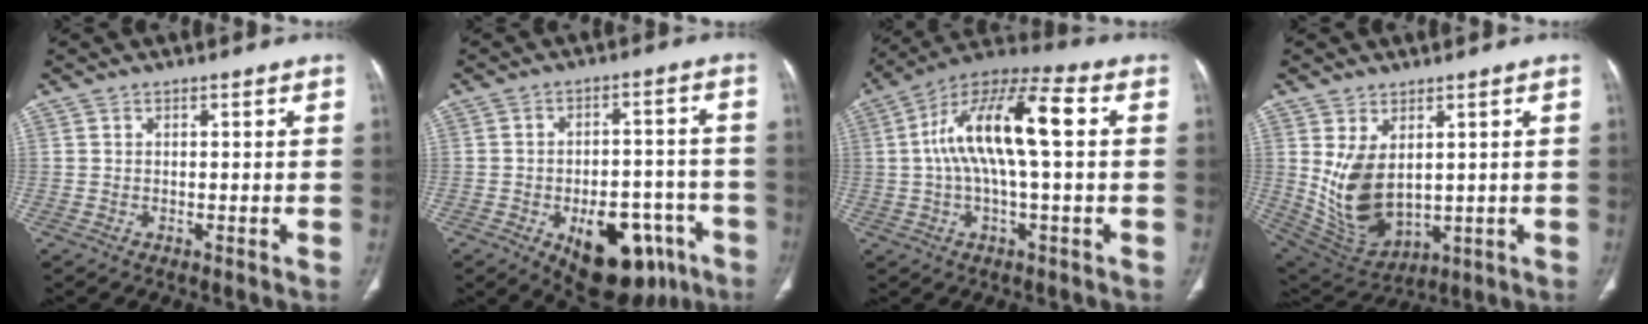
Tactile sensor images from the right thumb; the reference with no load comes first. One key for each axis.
{"total": 17.8, "fx": -8.2, "fy": 9.7, "fz": 12.4, "tx": -0.126, "ty": 0.039, "tz": -0.099}
{"total": 15.9, "fx": 1.8, "fy": 5.2, "fz": 14.9, "tx": -0.289, "ty": 0.040, "tz": 0.025}
{"total": 12.2, "fx": 1.8, "fy": 7.5, "fz": 9.4, "tx": -0.165, "ty": -0.017, "tz": 0.065}